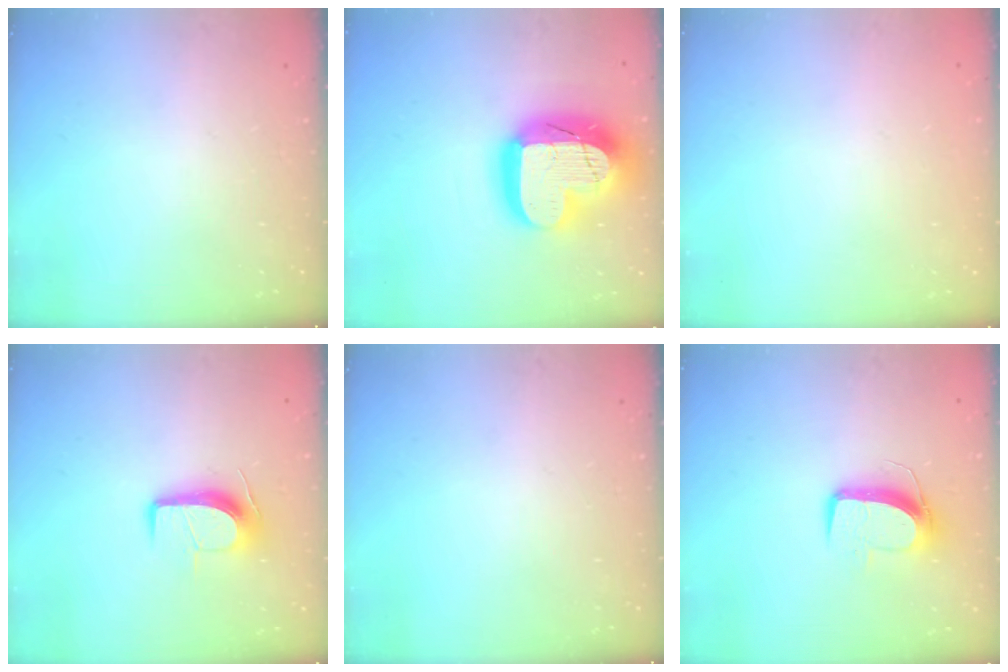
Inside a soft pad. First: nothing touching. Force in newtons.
{"total": 26.0, "press": 25.9, "slide": 2.1}
{"total": 0.0}
{"total": 9.9, "press": 9.9, "slide": 0.6}
{"total": 0.0}
{"total": 10.5, "press": 10.5, "slide": 0.8}